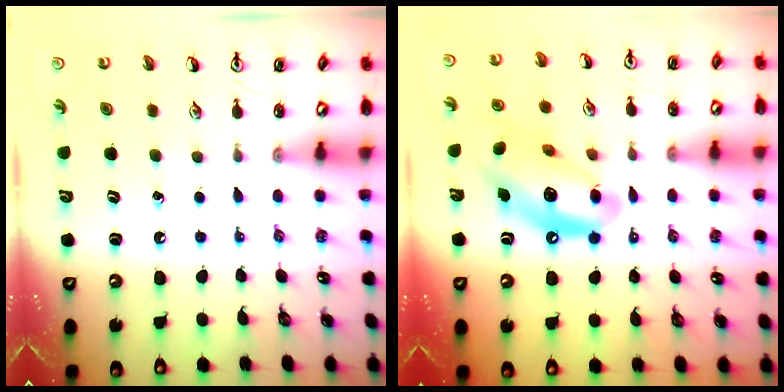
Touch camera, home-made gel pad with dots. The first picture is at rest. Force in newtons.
{"total": 12.6, "press": 12.0, "slide": 3.7}